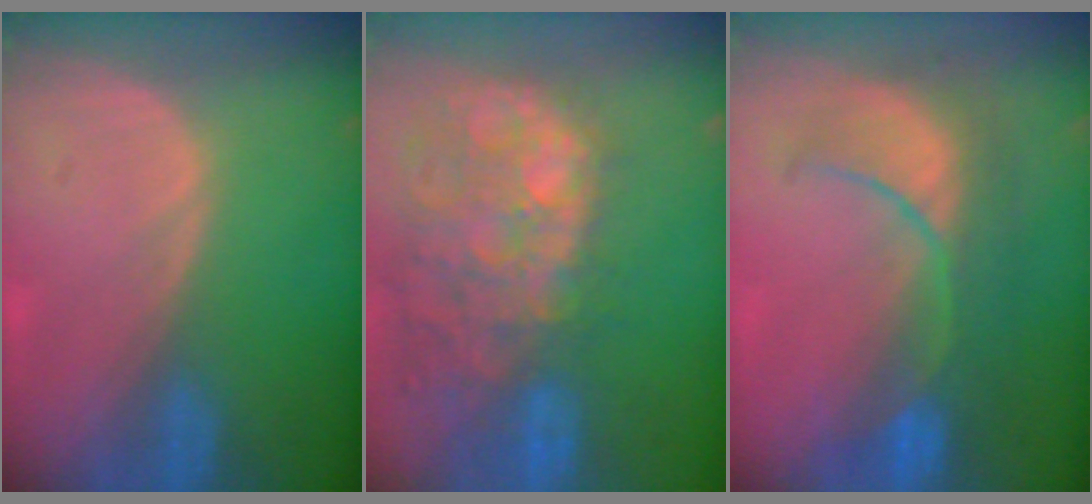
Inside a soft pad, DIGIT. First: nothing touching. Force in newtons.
{"total": 14.1, "press": 11.6, "slide": 8.1}
{"total": 8.6, "press": 8.5, "slide": 1.4}